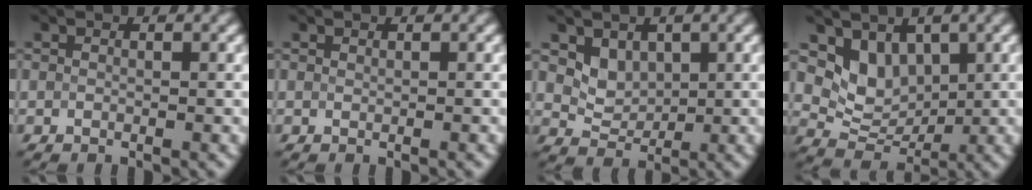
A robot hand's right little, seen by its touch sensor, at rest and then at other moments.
{"total": 0.0}
{"total": 2.6, "force": [1.2, 2.0, 1.2], "torque": [-0.023, -0.011, 0.024]}
{"total": 4.1, "force": [1.8, 3.0, 2.2], "torque": [-0.044, -0.015, 0.031]}